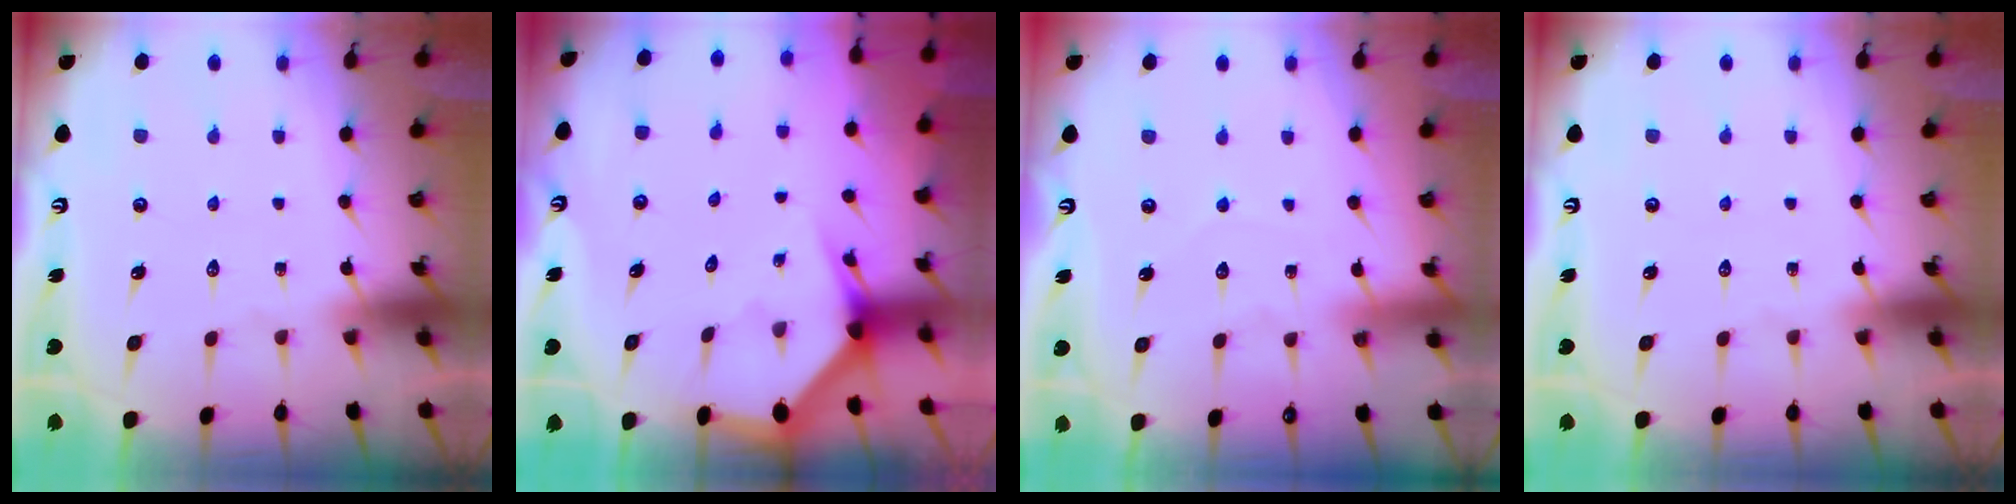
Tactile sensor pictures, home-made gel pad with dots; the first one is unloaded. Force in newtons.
{"total": 2.8, "press": 2.8, "slide": 0.2}
{"total": 3.5, "press": 3.5, "slide": 0.4}
{"total": 0.0}